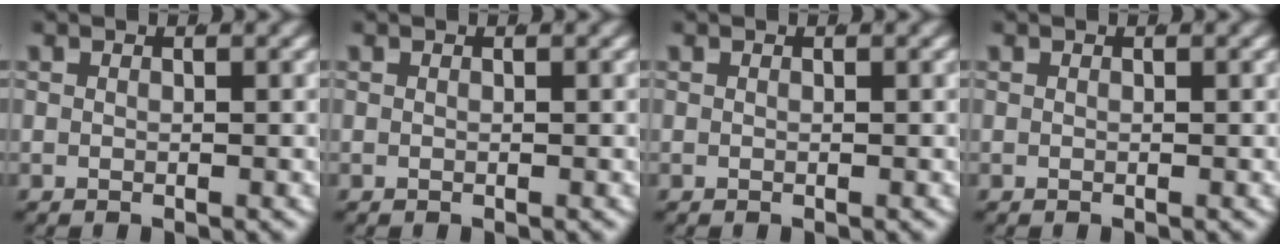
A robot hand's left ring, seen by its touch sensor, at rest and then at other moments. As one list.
[{"total": 0.0}, {"total": 0.0}, {"total": 0.0}]